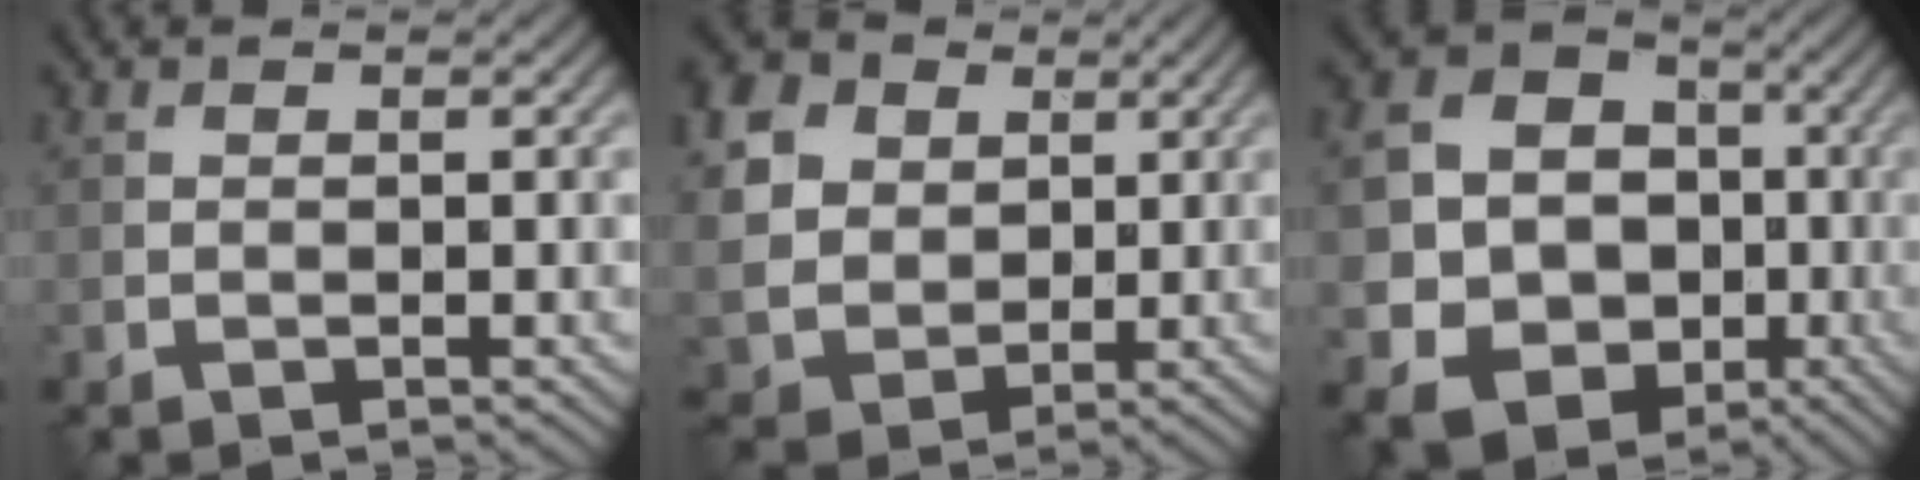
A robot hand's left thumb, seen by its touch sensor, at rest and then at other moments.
{"total": 12.8, "force": [4.1, 10.4, 6.1], "torque": [-0.217, 0.013, 0.103]}
{"total": 15.3, "force": [-2.3, 13.8, 6.2], "torque": [-0.178, -0.032, -0.045]}